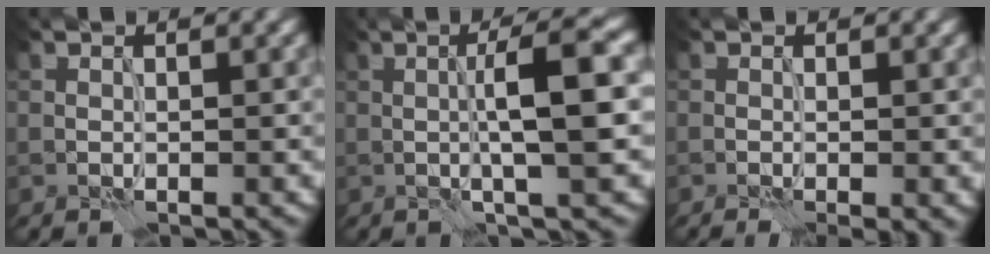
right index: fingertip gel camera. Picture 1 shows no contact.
{"total": 5.9, "force": [0.0, 0.7, 5.8], "torque": [-0.090, 0.014, -0.003]}
{"total": 1.7, "force": [-0.5, 0.1, 1.7], "torque": [-0.024, -0.004, -0.009]}